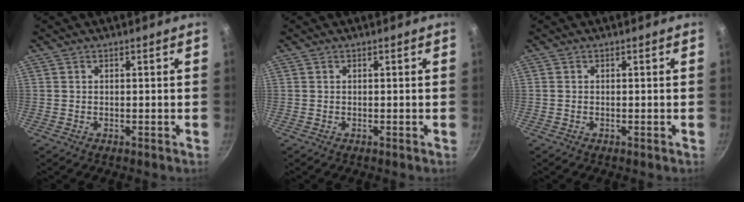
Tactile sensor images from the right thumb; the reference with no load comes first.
{"total": 0.0}
{"total": 0.0}